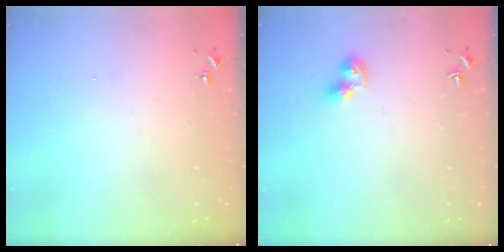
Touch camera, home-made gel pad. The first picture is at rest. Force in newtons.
{"total": 7.1, "press": 7.1, "slide": 0.8}